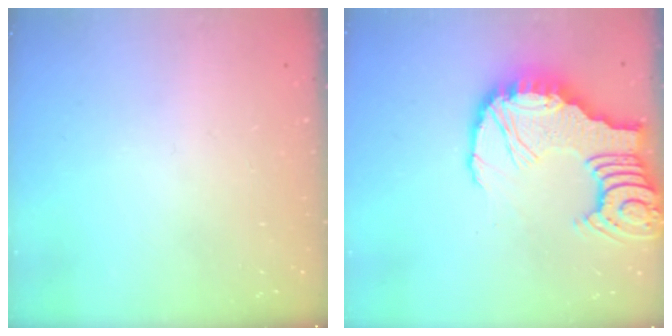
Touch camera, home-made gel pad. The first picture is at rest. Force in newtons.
{"total": 16.7, "press": 16.6, "slide": 1.8}